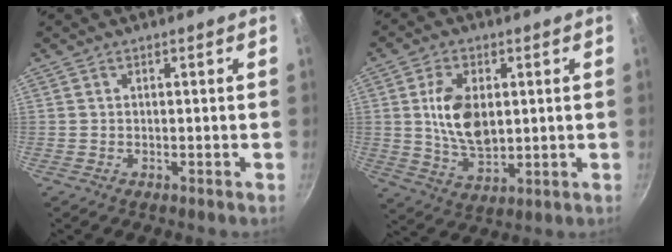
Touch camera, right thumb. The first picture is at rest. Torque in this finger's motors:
{"motor_torque": [1.67, 1.76, 1.60, 0.12, 0.42]}